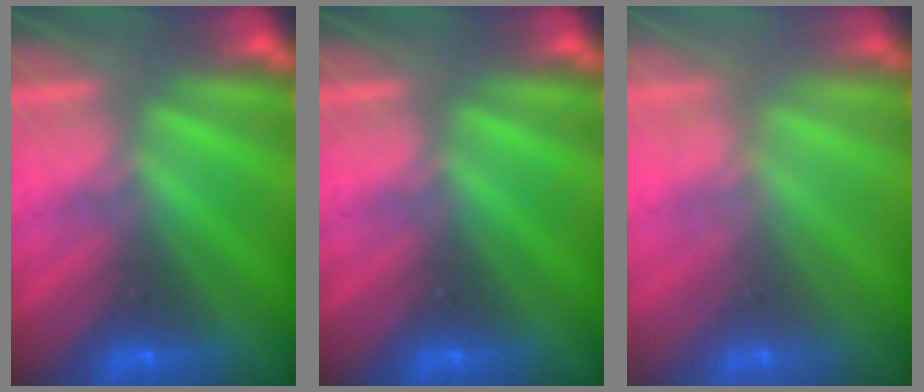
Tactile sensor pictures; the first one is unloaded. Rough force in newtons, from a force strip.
{"total": 0.0}
{"total": 2.7}